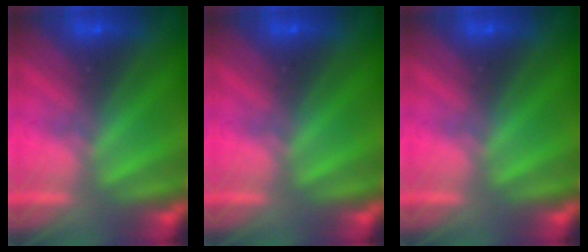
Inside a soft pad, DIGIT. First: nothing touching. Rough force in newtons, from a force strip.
{"total": 0.0}
{"total": 0.0}